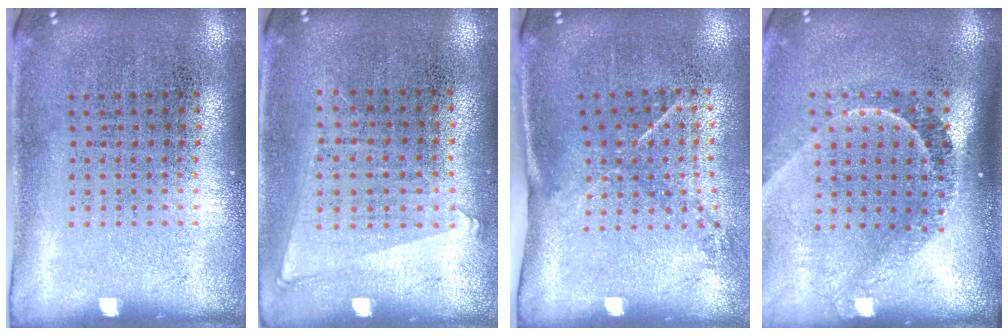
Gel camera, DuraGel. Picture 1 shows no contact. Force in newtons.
{"total": 1.1, "press": 1.0, "slide": 0.5}
{"total": 1.5, "press": 1.0, "slide": 1.1}
{"total": 2.2, "press": 1.5, "slide": 1.5}